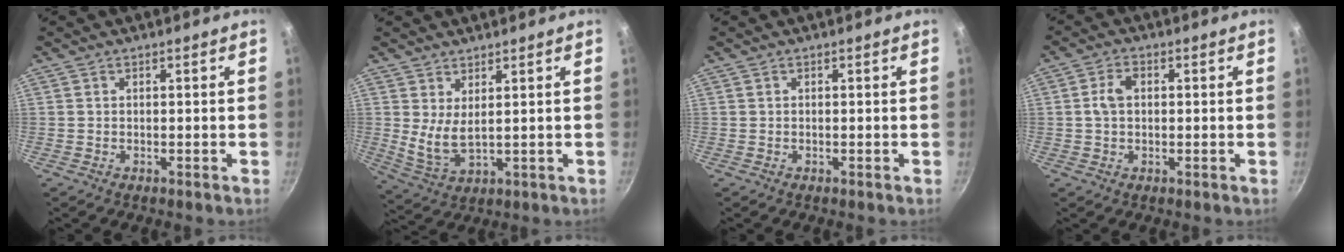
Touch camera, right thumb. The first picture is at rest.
{"total": 5.7, "force": [2.1, 2.4, 4.7], "torque": [-0.083, -0.034, 0.049]}
{"total": 0.0}
{"total": 4.1, "force": [0.4, 2.8, 3.0], "torque": [-0.052, 0.011, 0.002]}